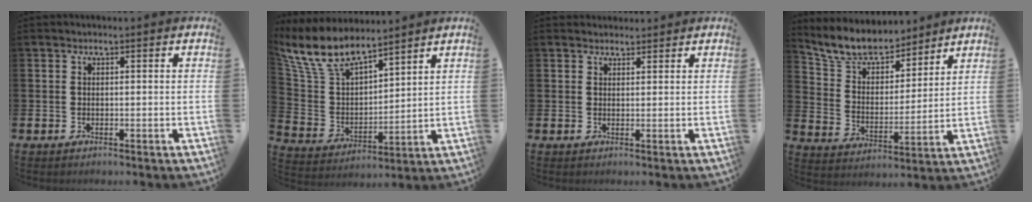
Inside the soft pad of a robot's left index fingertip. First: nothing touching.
{"total": 9.9, "force": [8.6, 3.2, 3.9], "torque": [-0.121, -0.041, 0.156]}
{"total": 1.8, "force": [1.6, 0.6, 0.0], "torque": [0.006, -0.002, 0.030]}
{"total": 8.4, "force": [7.8, 2.5, 1.6], "torque": [-0.079, -0.047, 0.144]}